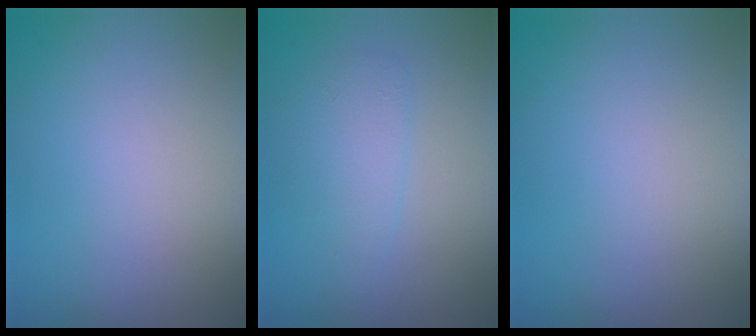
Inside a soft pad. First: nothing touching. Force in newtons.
{"total": 2.1, "press": 2.1, "slide": 0.2}
{"total": 0.0}